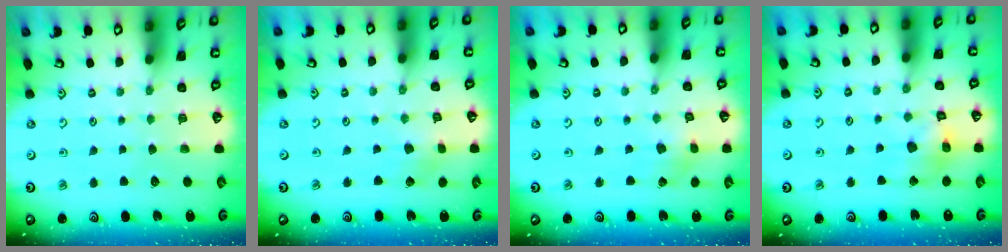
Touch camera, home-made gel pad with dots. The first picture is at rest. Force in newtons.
{"total": 2.3, "press": 2.3, "slide": 0.3}
{"total": 2.6, "press": 2.6, "slide": 0.4}
{"total": 12.0, "press": 11.9, "slide": 1.7}